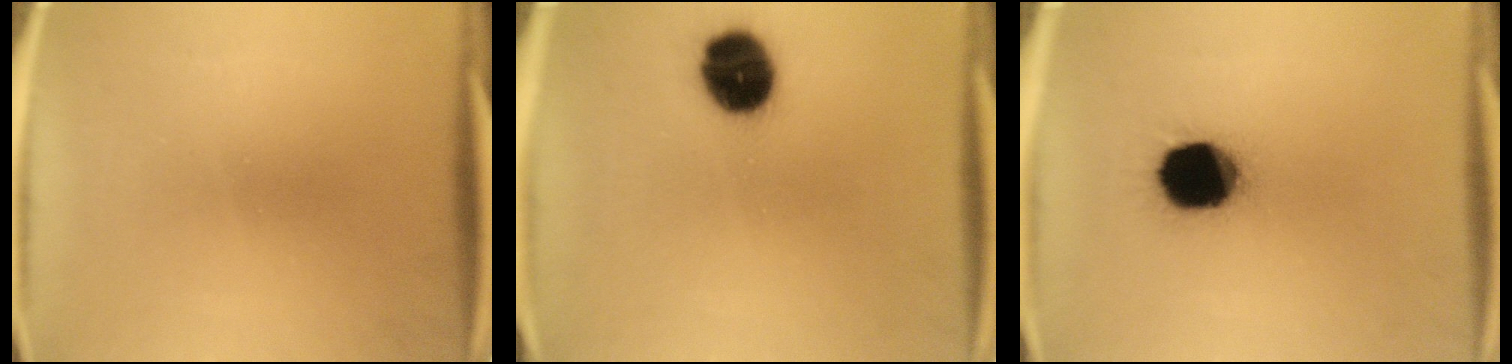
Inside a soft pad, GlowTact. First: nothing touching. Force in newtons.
{"total": 12.4}
{"total": 16.5}